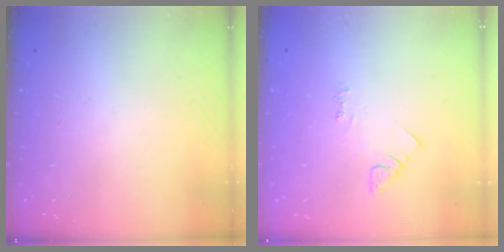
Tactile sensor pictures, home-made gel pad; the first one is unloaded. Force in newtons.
{"total": 4.2, "press": 4.1, "slide": 0.6}